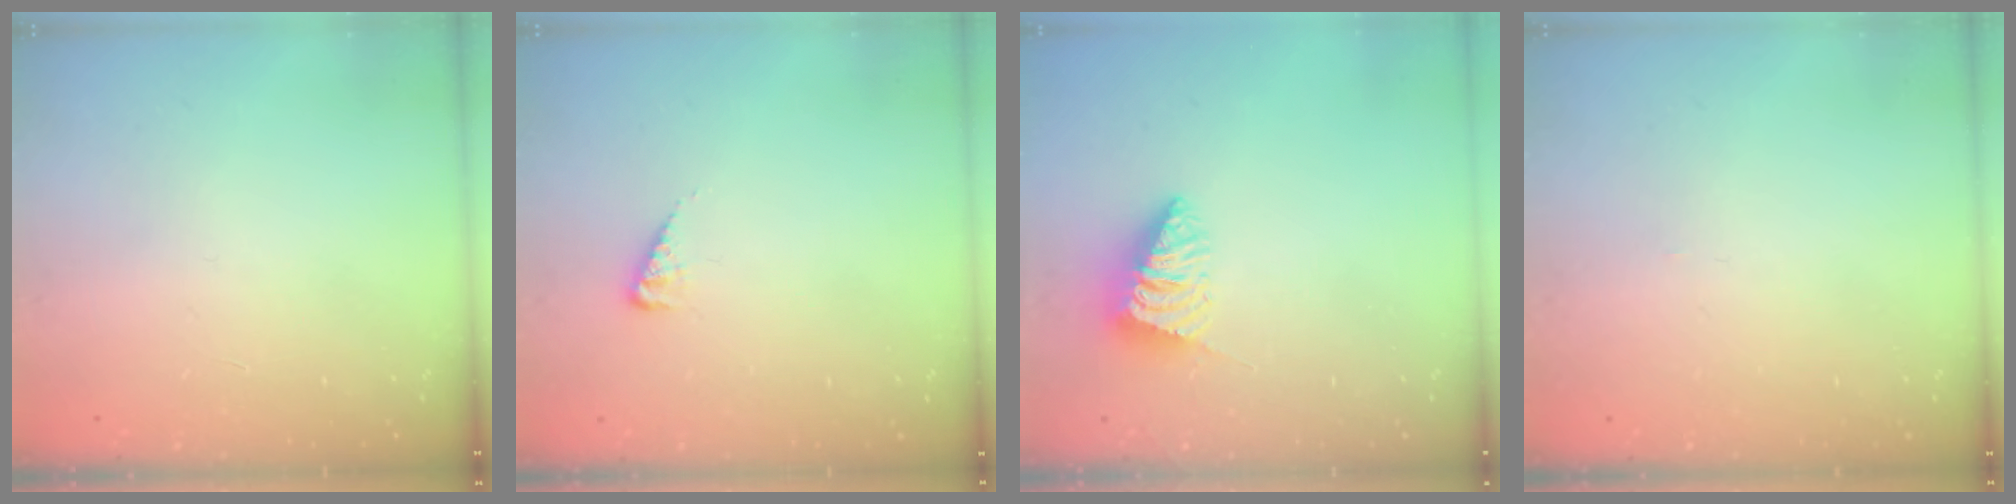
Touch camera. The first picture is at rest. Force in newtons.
{"total": 3.8, "press": 3.7, "slide": 0.5}
{"total": 2.8, "press": 2.8, "slide": 0.2}
{"total": 0.0}